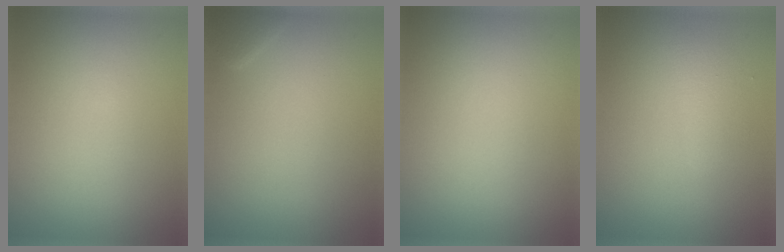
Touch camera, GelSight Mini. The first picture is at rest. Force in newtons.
{"total": 1.0, "press": 1.0, "slide": 0.1}
{"total": 0.0}
{"total": 1.5, "press": 1.5, "slide": 0.0}